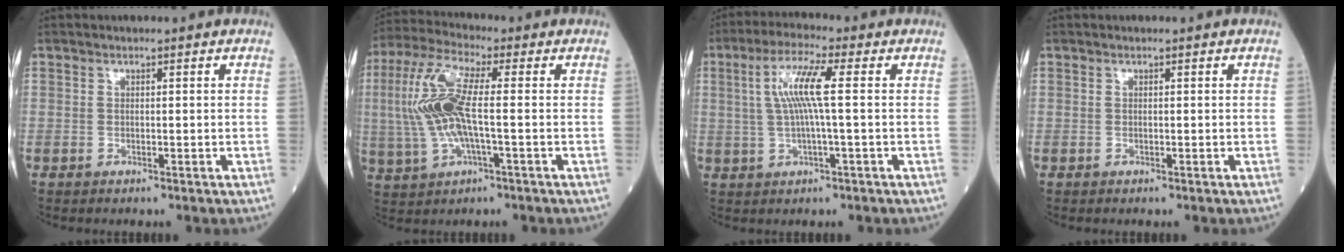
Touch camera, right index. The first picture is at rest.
{"total": 11.6, "force": [0.1, 2.5, 11.4], "torque": [-0.265, 0.013, -0.001]}
{"total": 7.5, "force": [1.1, 0.0, 7.4], "torque": [-0.149, 0.011, 0.020]}
{"total": 0.0}